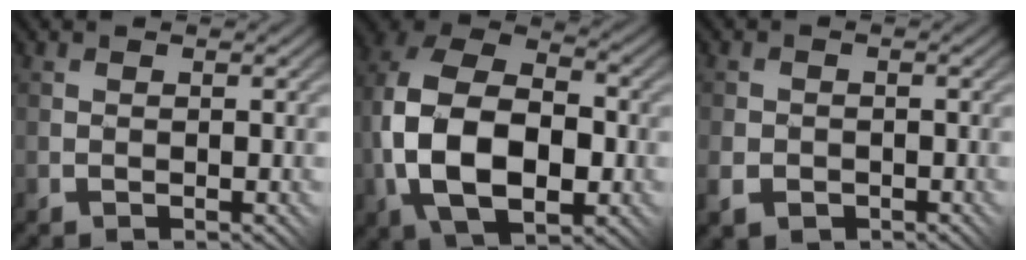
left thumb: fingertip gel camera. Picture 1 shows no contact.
{"total": 14.7, "force": [-2.4, 9.3, 11.1], "torque": [-0.235, -0.010, -0.047]}
{"total": 2.8, "force": [-1.3, 2.3, 1.2], "torque": [-0.025, -0.005, -0.027]}